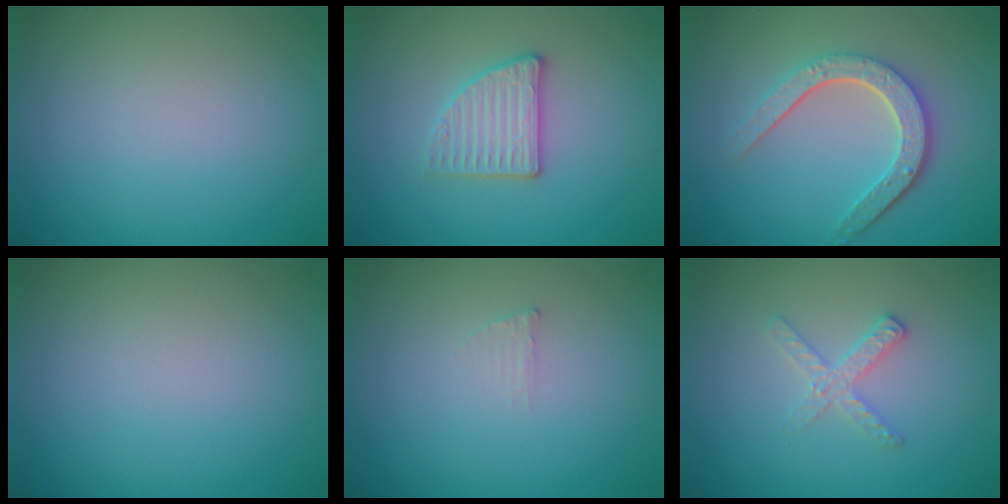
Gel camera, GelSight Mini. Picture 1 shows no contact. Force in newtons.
{"total": 2.8, "press": 2.7, "slide": 0.5}
{"total": 4.7, "press": 3.5, "slide": 3.1}
{"total": 0.0}
{"total": 0.6, "press": 0.6, "slide": 0.1}
{"total": 2.0, "press": 2.0, "slide": 0.2}